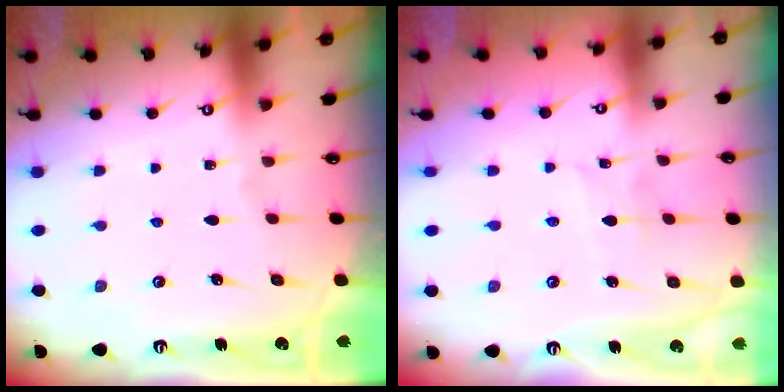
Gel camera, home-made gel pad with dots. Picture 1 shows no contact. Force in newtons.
{"total": 2.9, "press": 2.9, "slide": 0.4}